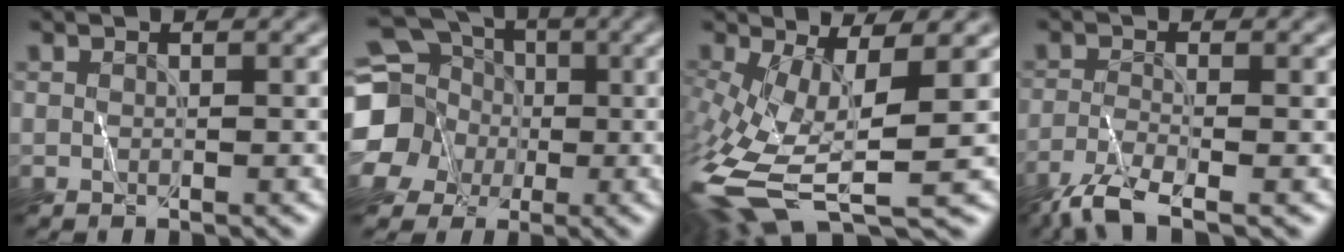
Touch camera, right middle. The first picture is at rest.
{"total": 14.4, "force": [0.2, 13.3, 5.5], "torque": [-0.174, 0.008, -0.032]}
{"total": 10.2, "force": [-3.3, 3.9, 8.9], "torque": [-0.196, -0.018, -0.059]}
{"total": 4.4, "force": [-3.1, 0.9, 3.0], "torque": [-0.061, -0.010, -0.073]}